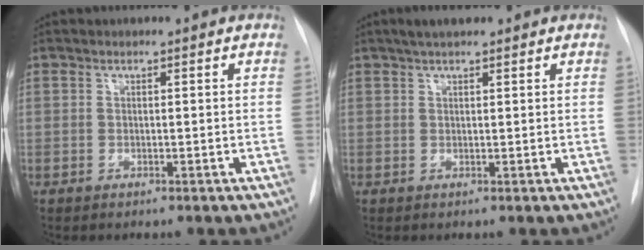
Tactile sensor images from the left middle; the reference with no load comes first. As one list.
[{"total": 3.1, "force": [2.4, 0.8, 1.9], "torque": [-0.035, 0.015, 0.039]}]